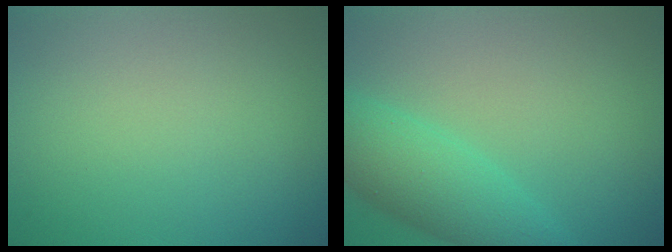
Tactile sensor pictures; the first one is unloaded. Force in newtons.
{"total": 5.3, "press": 5.3, "slide": 0.2}